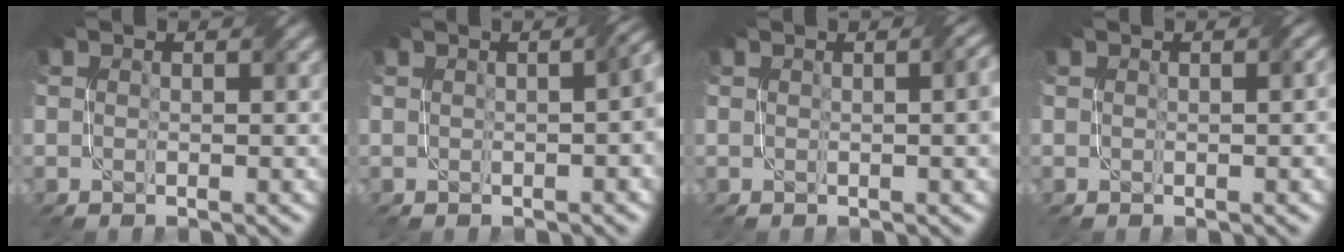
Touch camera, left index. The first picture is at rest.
{"total": 3.4, "force": [0.0, 1.2, 3.2], "torque": [-0.021, 0.012, 0.006]}
{"total": 3.4, "force": [0.3, 1.2, 3.2], "torque": [-0.023, 0.013, 0.005]}
{"total": 1.7, "force": [0.4, 0.7, 1.5], "torque": [-0.009, 0.006, 0.002]}